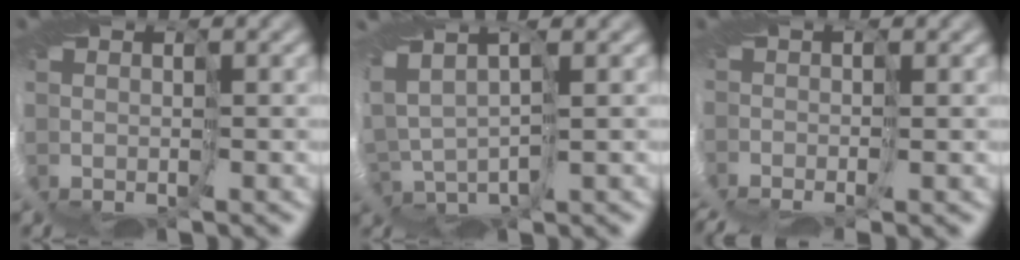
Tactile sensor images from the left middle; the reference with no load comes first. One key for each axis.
{"total": 3.8, "fx": 1.8, "fy": 1.2, "fz": 3.1, "tx": -0.085, "ty": 0.009, "tz": 0.026}
{"total": 4.3, "fx": -2.1, "fy": 1.1, "fz": 3.6, "tx": -0.068, "ty": -0.007, "tz": -0.037}